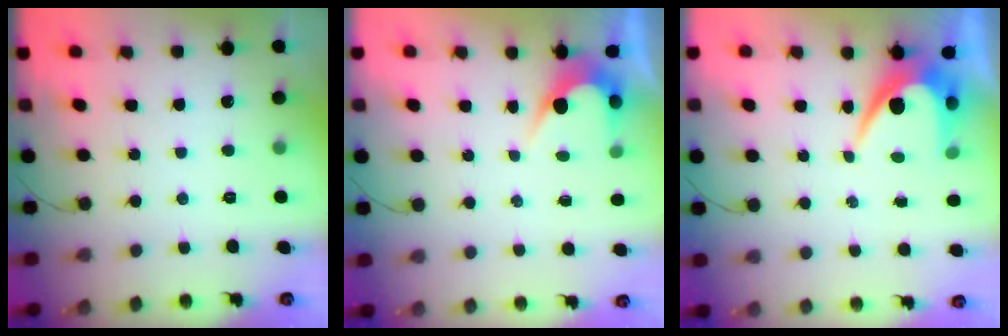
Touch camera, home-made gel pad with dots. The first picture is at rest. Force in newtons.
{"total": 3.4, "press": 3.4, "slide": 0.2}
{"total": 7.6, "press": 7.6, "slide": 0.5}